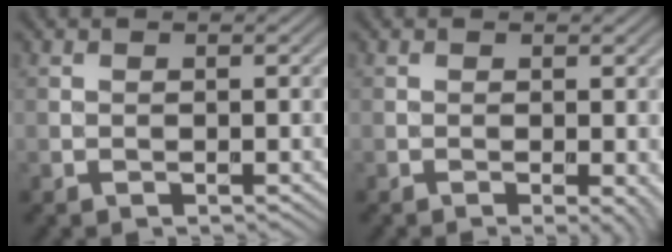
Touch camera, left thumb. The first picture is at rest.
{"total": 1.8, "force": [-0.4, 0.3, 1.7], "torque": [-0.023, -0.005, -0.007]}